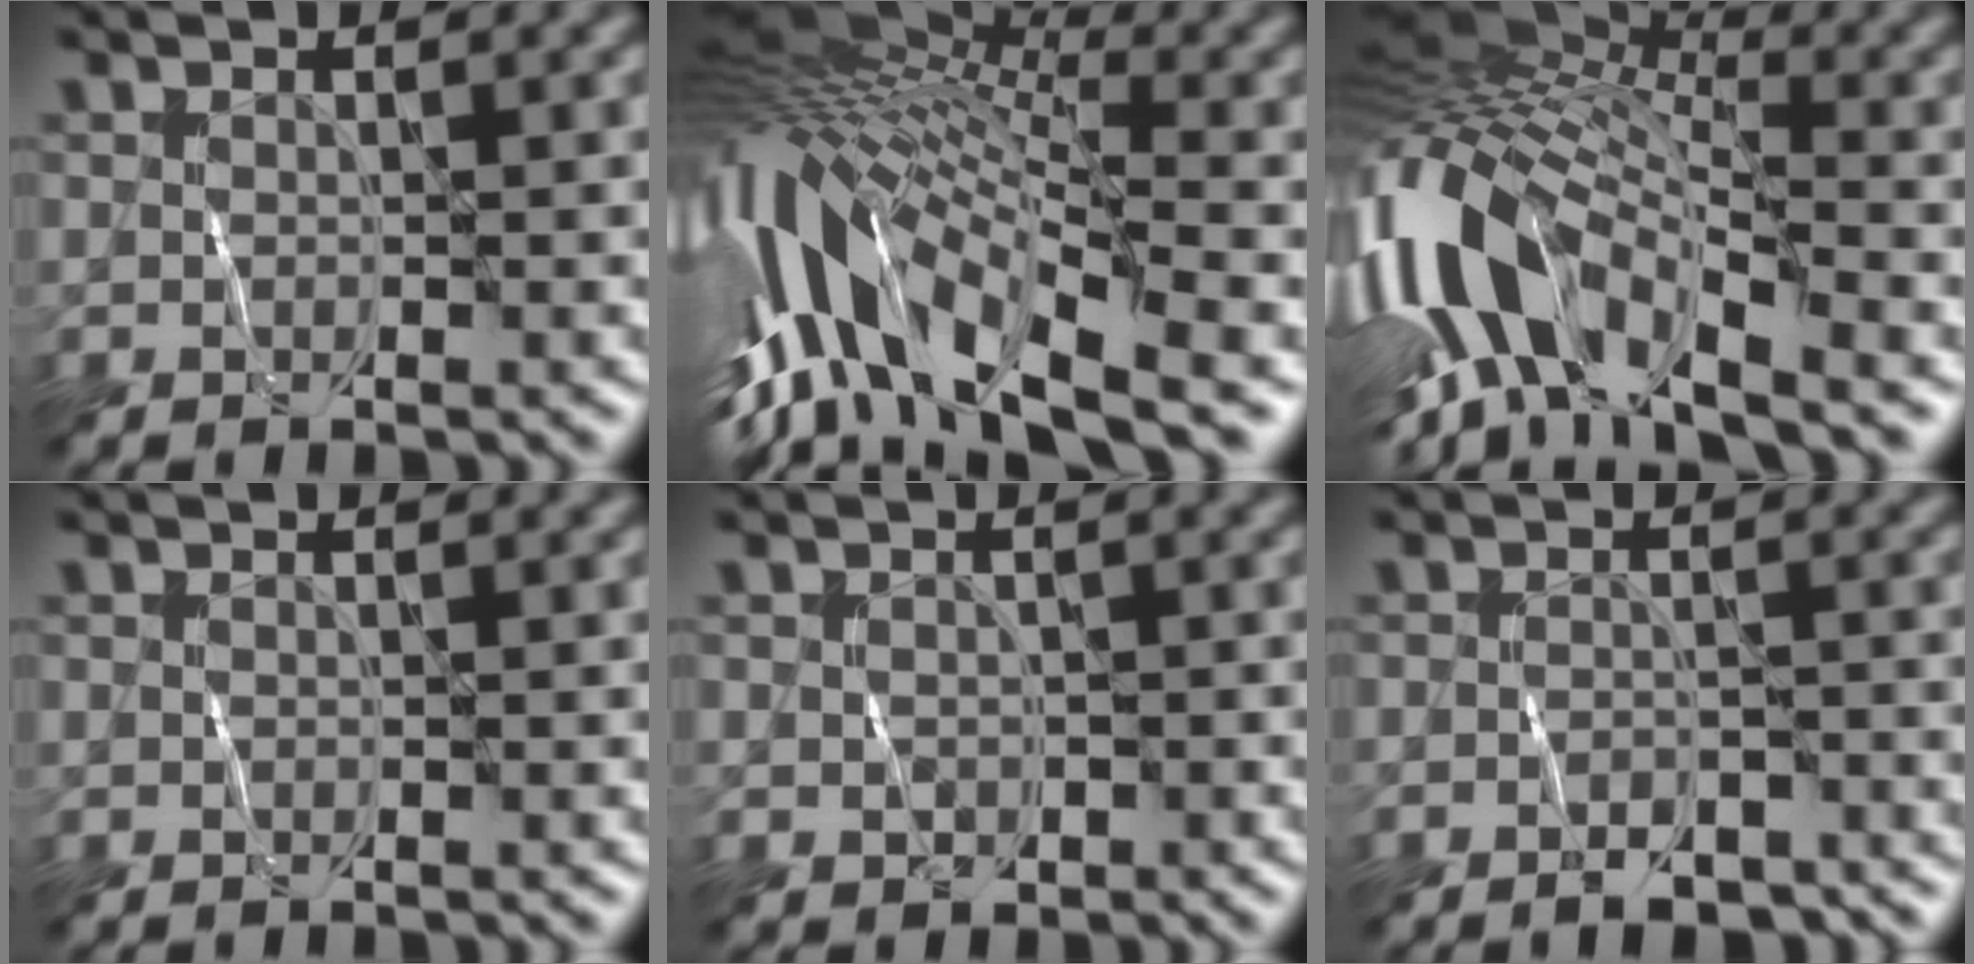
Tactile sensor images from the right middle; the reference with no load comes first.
{"total": 14.5, "force": [-3.0, 6.5, 12.7], "torque": [-0.267, 0.014, -0.050]}
{"total": 14.3, "force": [-4.4, 6.1, 12.1], "torque": [-0.252, 0.018, -0.084]}
{"total": 0.0}
{"total": 1.3, "force": [-0.4, 1.1, 0.6], "torque": [-0.007, -0.006, -0.008]}
{"total": 3.0, "force": [-2.7, 1.0, 1.0], "torque": [-0.010, 0.000, -0.038]}